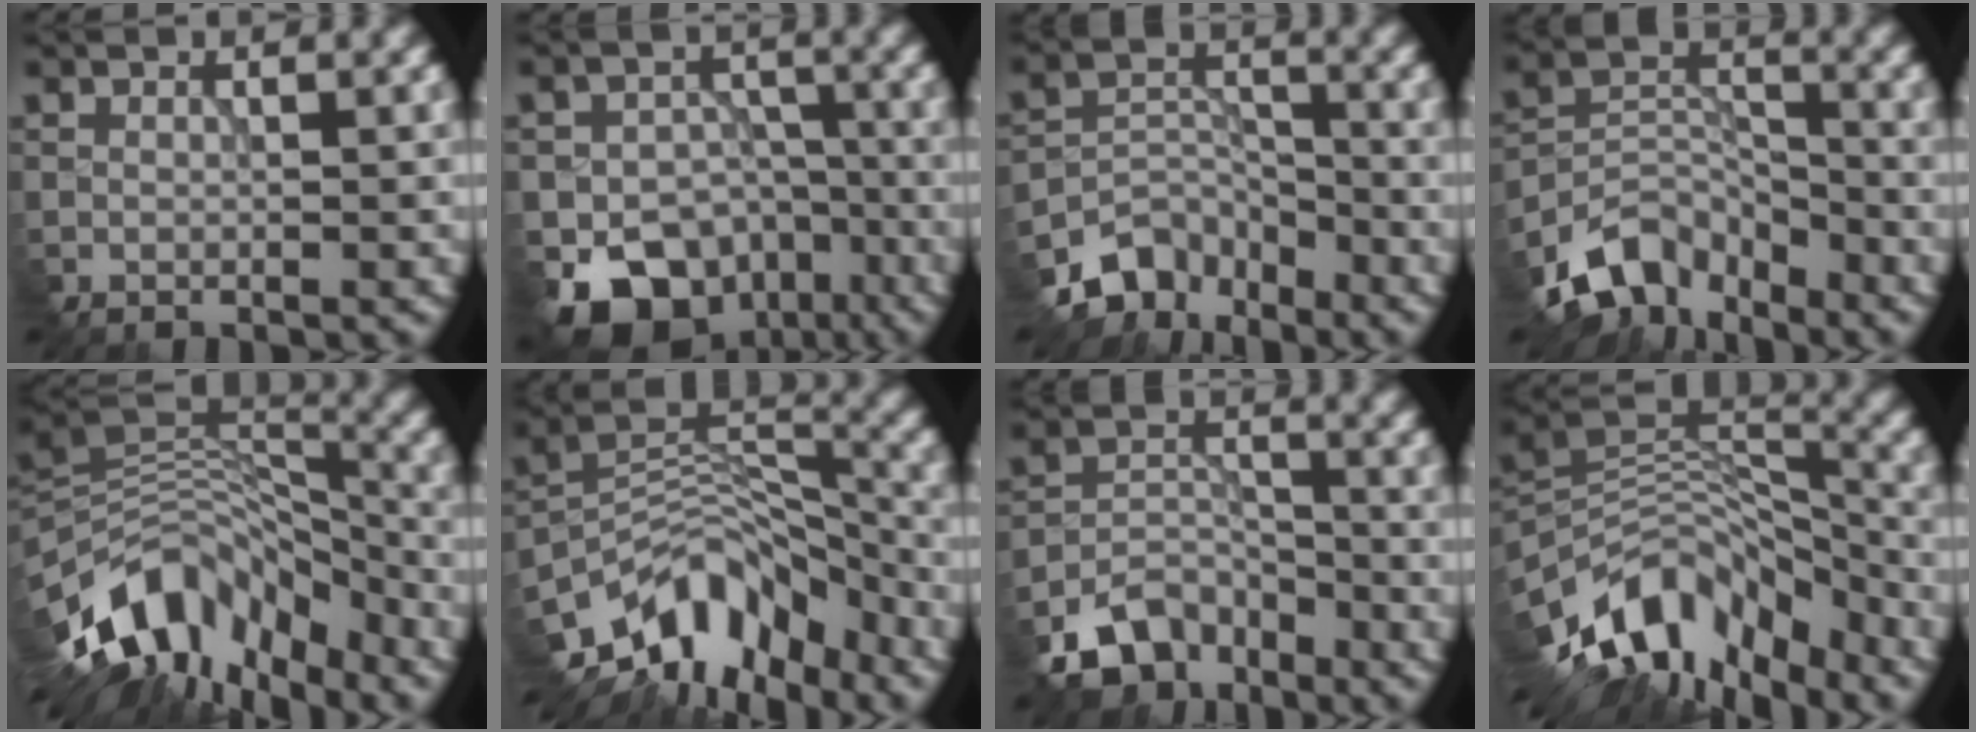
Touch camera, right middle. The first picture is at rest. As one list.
[{"total": 9.2, "force": [-5.6, 6.3, 3.8], "torque": [-0.048, -0.014, -0.086]}, {"total": 5.5, "force": [-4.6, 2.7, 1.2], "torque": [-0.015, -0.006, -0.088]}, {"total": 6.8, "force": [-5.3, 3.5, 2.4], "torque": [-0.039, -0.003, -0.110]}, {"total": 11.7, "force": [-7.2, 6.3, 6.8], "torque": [-0.119, 0.016, -0.134]}, {"total": 10.0, "force": [-7.4, 4.9, 4.6], "torque": [-0.063, 0.008, -0.147]}, {"total": 6.1, "force": [-4.8, 3.2, 1.8], "torque": [-0.030, -0.007, -0.092]}, {"total": 11.7, "force": [-8.4, 5.3, 6.3], "torque": [-0.109, 0.013, -0.157]}]